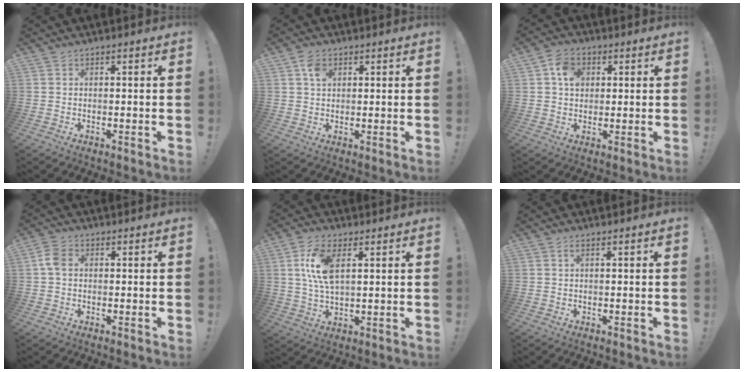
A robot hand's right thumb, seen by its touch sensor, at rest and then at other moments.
{"total": 4.3, "force": [1.8, 3.0, 2.5], "torque": [-0.037, -0.001, 0.032]}
{"total": 7.1, "force": [2.0, 5.5, 3.9], "torque": [-0.052, 0.002, 0.036]}
{"total": 4.8, "force": [0.4, 3.4, 3.4], "torque": [-0.062, 0.008, 0.010]}
{"total": 10.4, "force": [3.2, 5.0, 8.6], "torque": [-0.177, -0.008, 0.052]}
{"total": 1.1, "force": [0.1, 0.0, 1.1], "torque": [-0.017, -0.002, 0.000]}